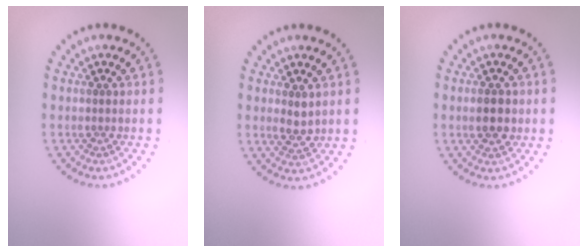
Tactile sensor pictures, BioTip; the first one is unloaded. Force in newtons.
{"total": 1.5, "press": 1.4, "slide": 0.5}
{"total": 2.3, "press": 2.3, "slide": 0.2}